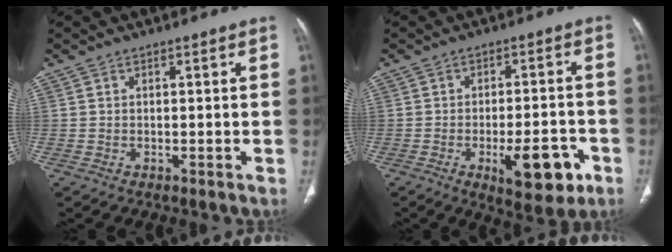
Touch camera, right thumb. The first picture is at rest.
{"total": 10.9, "force": [-4.6, 4.2, 9.0], "torque": [-0.109, 0.015, -0.057]}